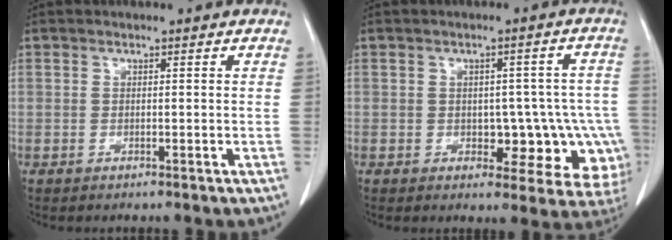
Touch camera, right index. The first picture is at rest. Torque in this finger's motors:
{"motor_torque": [0.26, -0.05, 0.16, 0.02]}